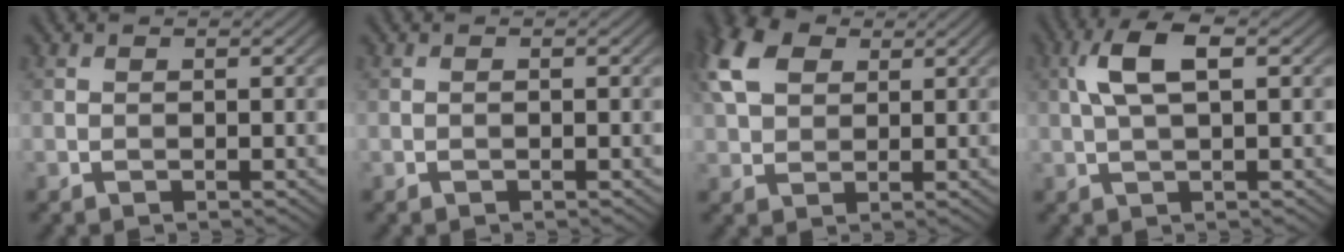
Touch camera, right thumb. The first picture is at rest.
{"total": 0.0}
{"total": 7.9, "force": [3.1, 5.2, 5.2], "torque": [-0.145, 0.024, 0.058]}
{"total": 5.8, "force": [1.4, 2.0, 5.3], "torque": [-0.112, 0.013, 0.025]}